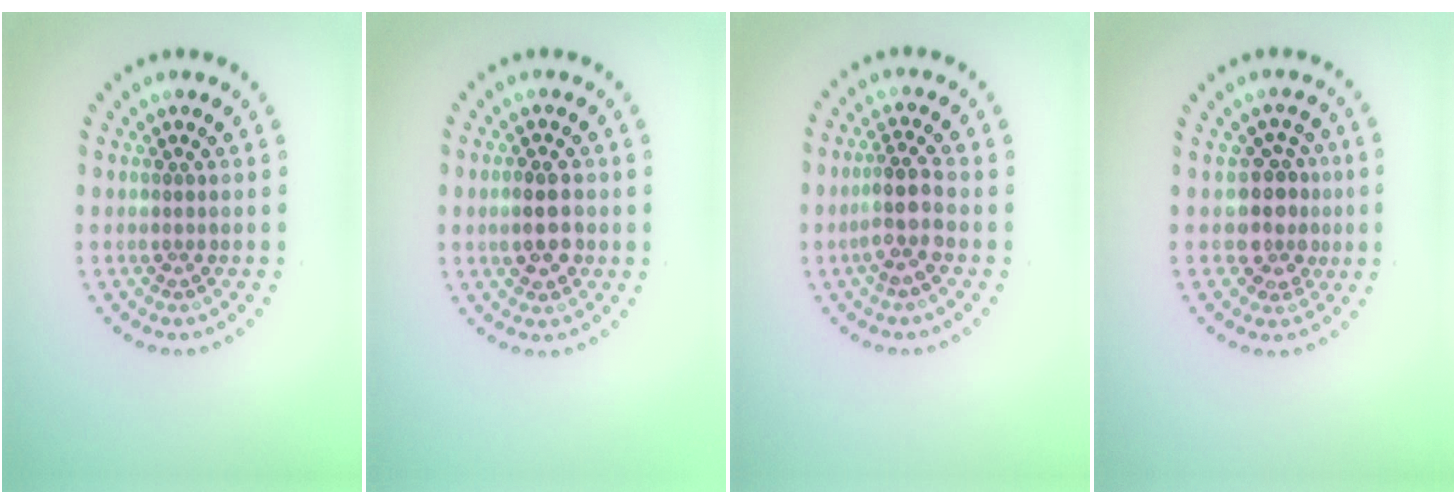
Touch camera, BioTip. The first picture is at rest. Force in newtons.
{"total": 2.9, "press": 2.9, "slide": 0.2}
{"total": 2.9, "press": 2.4, "slide": 1.6}
{"total": 3.6, "press": 2.9, "slide": 2.2}